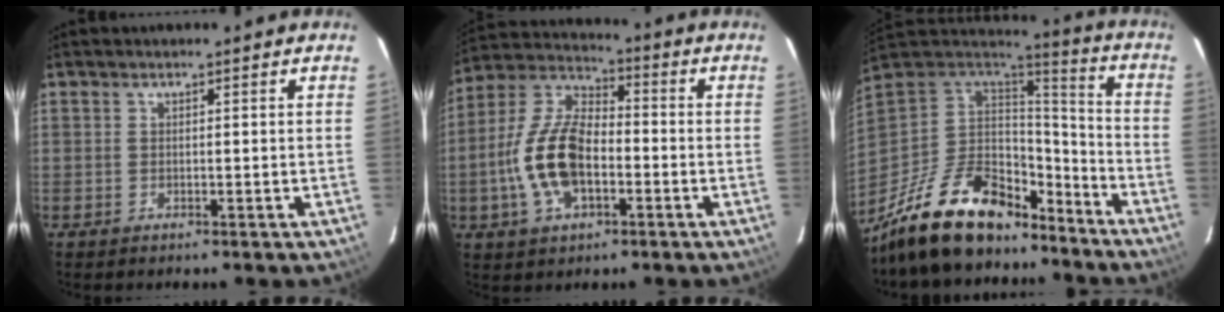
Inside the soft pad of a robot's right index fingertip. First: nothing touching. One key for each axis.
{"total": 14.3, "fx": -3.6, "fy": 7.3, "fz": 11.7, "tx": -0.250, "ty": 0.009, "tz": -0.070}
{"total": 23.6, "fx": -17.0, "fy": 10.7, "fz": 12.4, "tx": -0.256, "ty": -0.005, "tz": -0.272}